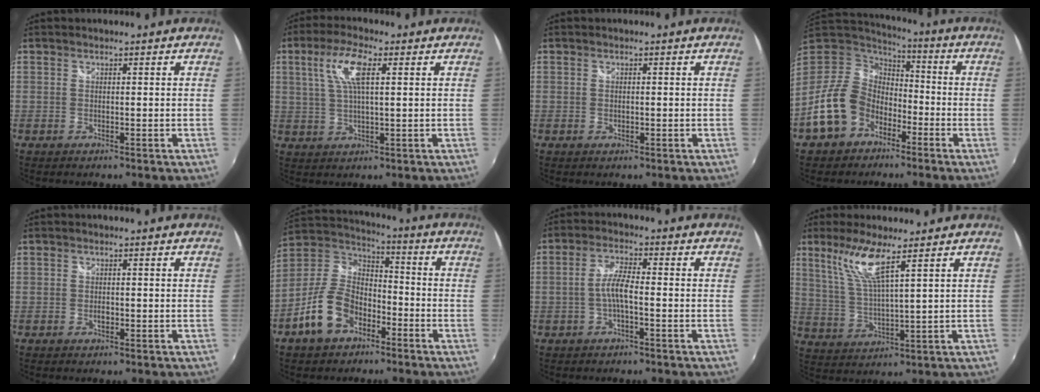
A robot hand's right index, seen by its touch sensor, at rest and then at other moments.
{"total": 7.7, "force": [2.5, 2.1, 7.0], "torque": [-0.139, 0.010, 0.049]}
{"total": 0.7, "force": [0.0, 0.6, 0.4], "torque": [-0.009, -0.001, -0.001]}
{"total": 15.4, "force": [-7.4, 11.9, 6.6], "torque": [-0.166, 0.016, -0.120]}
{"total": 1.0, "force": [-0.3, 0.6, 0.6], "torque": [-0.011, 0.000, -0.007]}
{"total": 13.6, "force": [-6.9, 8.8, 7.8], "torque": [-0.175, 0.017, -0.120]}
{"total": 4.4, "force": [-1.4, 0.8, 4.1], "torque": [-0.085, 0.008, -0.027]}
{"total": 8.1, "force": [5.0, 0.5, 6.3], "torque": [-0.132, -0.004, 0.108]}